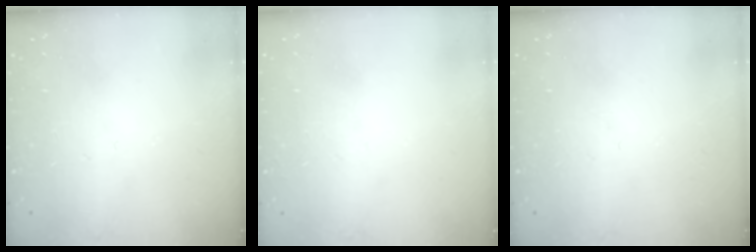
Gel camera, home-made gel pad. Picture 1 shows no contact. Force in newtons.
{"total": 1.6, "press": 1.6, "slide": 0.0}
{"total": 0.0}